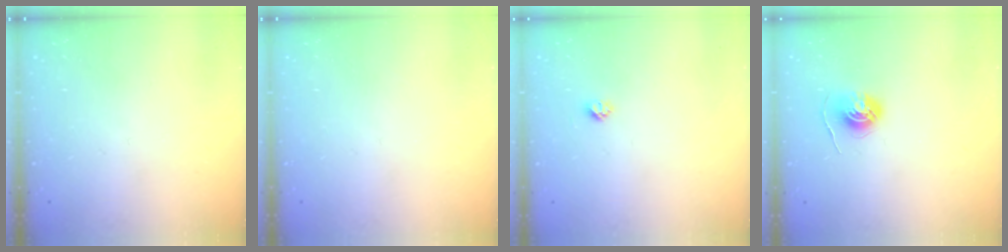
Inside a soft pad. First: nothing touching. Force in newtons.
{"total": 0.0}
{"total": 4.1, "press": 4.1, "slide": 0.5}
{"total": 5.7, "press": 5.7, "slide": 0.5}